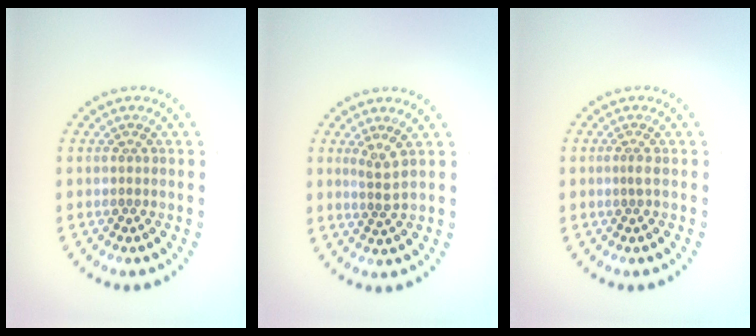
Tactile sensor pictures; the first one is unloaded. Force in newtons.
{"total": 1.7, "press": 1.2, "slide": 1.2}
{"total": 0.8, "press": 0.5, "slide": 0.7}